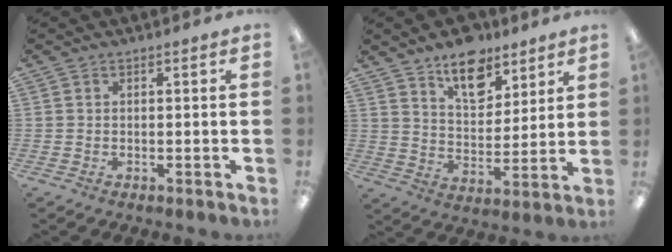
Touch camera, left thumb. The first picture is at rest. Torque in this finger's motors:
{"motor_torque": [0.18, 0.21, -0.11, -0.11, 0.09]}